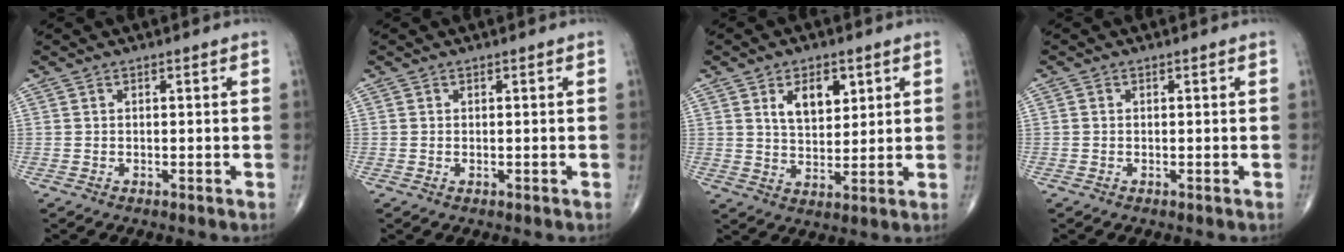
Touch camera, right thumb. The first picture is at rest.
{"total": 0.0}
{"total": 7.7, "force": [3.3, 4.4, 5.4], "torque": [-0.067, -0.022, 0.060]}
{"total": 0.0}